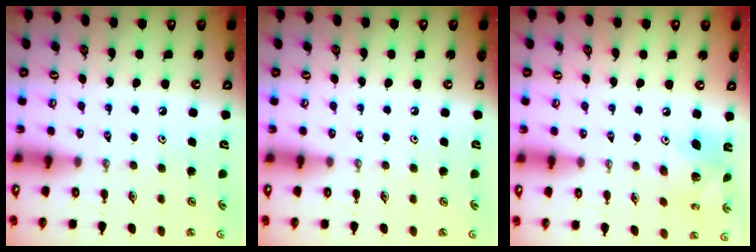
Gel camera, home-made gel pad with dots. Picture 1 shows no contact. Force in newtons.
{"total": 0.0}
{"total": 10.4, "press": 10.4, "slide": 0.8}